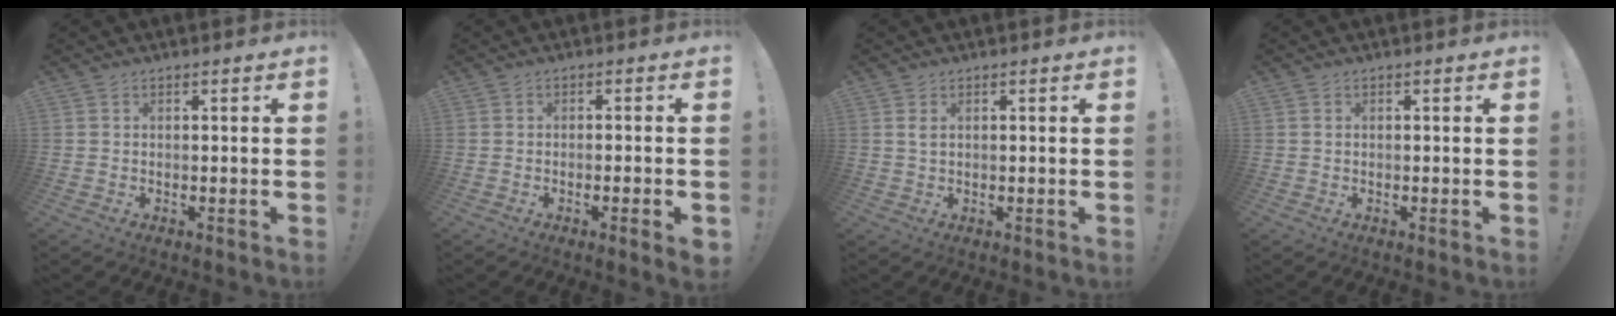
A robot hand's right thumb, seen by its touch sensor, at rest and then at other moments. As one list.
[{"total": 3.4, "force": [-1.4, -0.1, 3.1], "torque": [-0.050, 0.000, -0.020]}, {"total": 1.5, "force": [0.5, 0.5, 1.3], "torque": [-0.023, 0.000, 0.006]}, {"total": 0.0}]